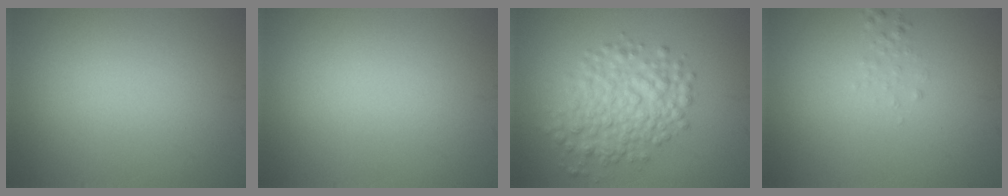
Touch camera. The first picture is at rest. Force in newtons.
{"total": 0.0}
{"total": 5.4, "press": 5.4, "slide": 0.1}
{"total": 0.8, "press": 0.8, "slide": 0.1}